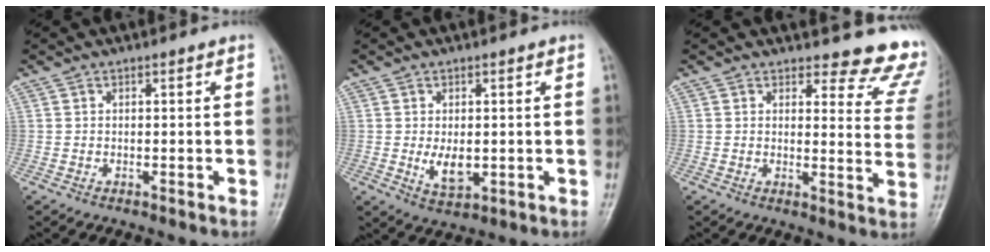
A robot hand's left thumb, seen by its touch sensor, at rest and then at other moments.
{"total": 5.0, "force": [-0.2, 2.9, 4.0], "torque": [-0.059, -0.010, 0.005]}
{"total": 12.6, "force": [12.0, 3.5, 1.4], "torque": [0.033, -0.124, 0.100]}